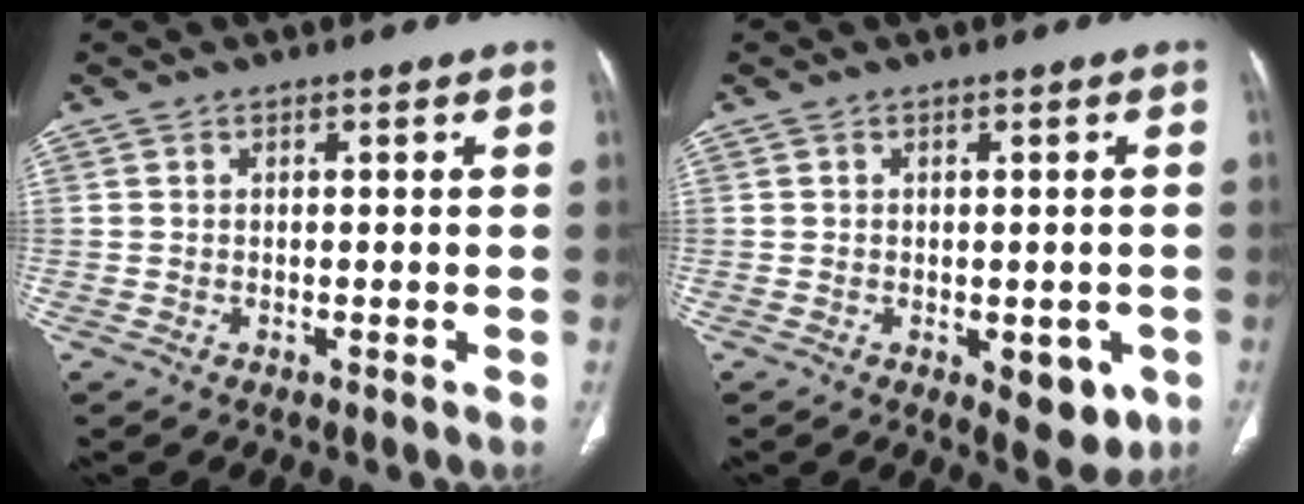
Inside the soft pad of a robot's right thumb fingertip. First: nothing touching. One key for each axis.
{"total": 6.5, "fx": -2.2, "fy": 3.5, "fz": 5.0, "tx": -0.035, "ty": 0.000, "tz": -0.017}